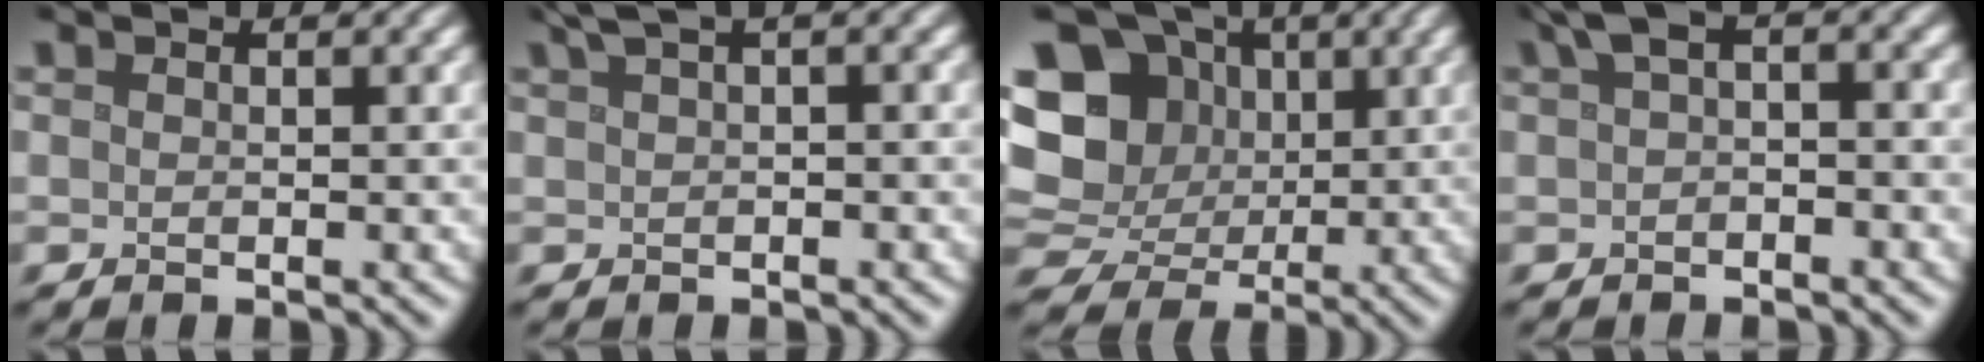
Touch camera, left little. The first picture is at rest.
{"total": 3.5, "force": [1.8, 1.1, 2.9], "torque": [-0.048, 0.016, 0.029]}
{"total": 11.3, "force": [2.1, 9.6, 5.7], "torque": [-0.136, 0.023, 0.017]}
{"total": 2.8, "force": [0.6, 1.2, 2.5], "torque": [-0.042, 0.011, 0.004]}